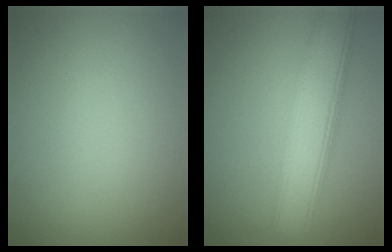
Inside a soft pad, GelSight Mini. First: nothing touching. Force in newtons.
{"total": 7.0, "press": 7.0, "slide": 0.6}